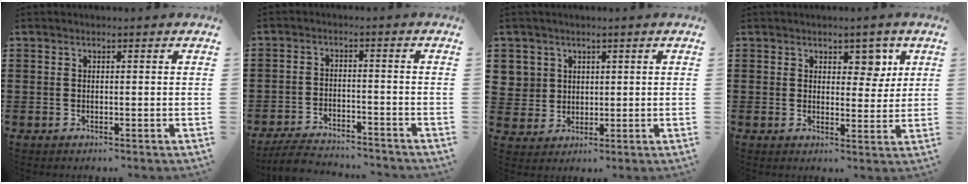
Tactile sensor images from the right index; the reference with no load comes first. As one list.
[{"total": 4.7, "force": [-4.6, 0.5, 0.8], "torque": [-0.026, 0.001, -0.096]}, {"total": 3.9, "force": [1.6, 3.6, 0.1], "torque": [-0.022, 0.014, 0.030]}, {"total": 4.5, "force": [2.6, 2.8, 2.3], "torque": [-0.025, -0.001, 0.040]}]